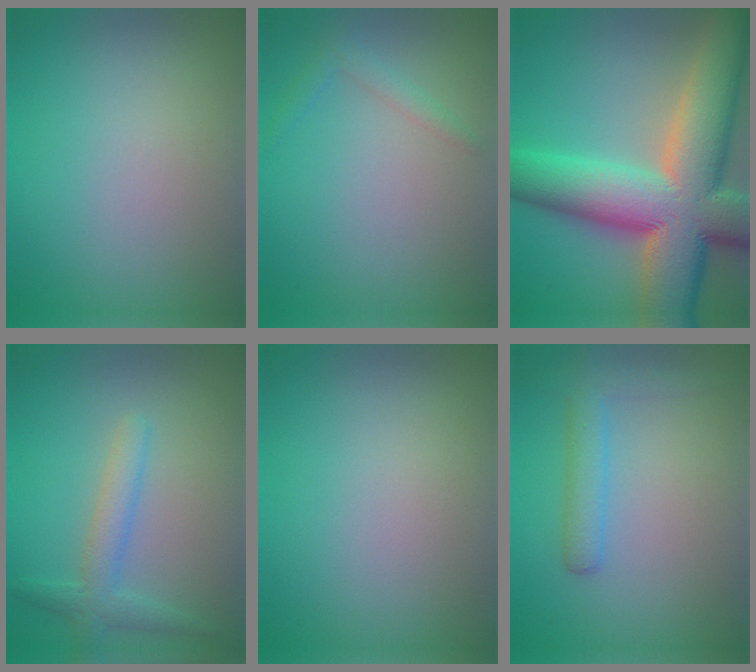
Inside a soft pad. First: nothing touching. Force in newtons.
{"total": 1.4, "press": 1.4, "slide": 0.1}
{"total": 16.3, "press": 16.2, "slide": 1.1}
{"total": 2.8, "press": 2.8, "slide": 0.1}
{"total": 0.0}
{"total": 2.9, "press": 2.9, "slide": 0.1}